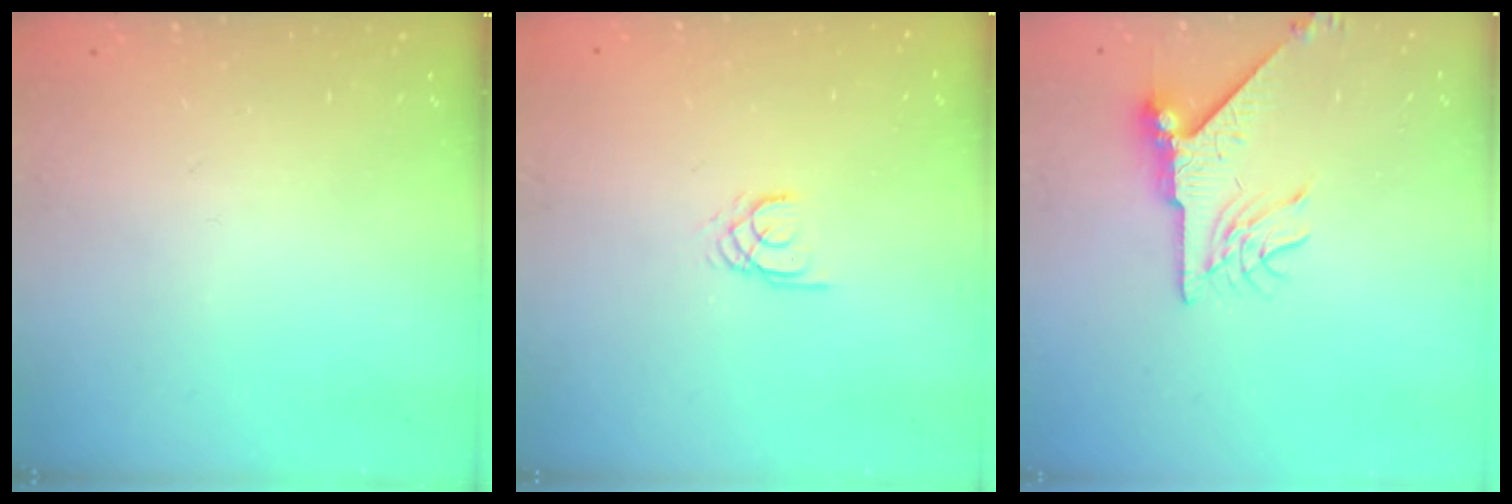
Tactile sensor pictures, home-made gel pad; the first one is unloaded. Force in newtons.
{"total": 1.7, "press": 1.7, "slide": 0.2}
{"total": 7.7, "press": 7.7, "slide": 1.0}